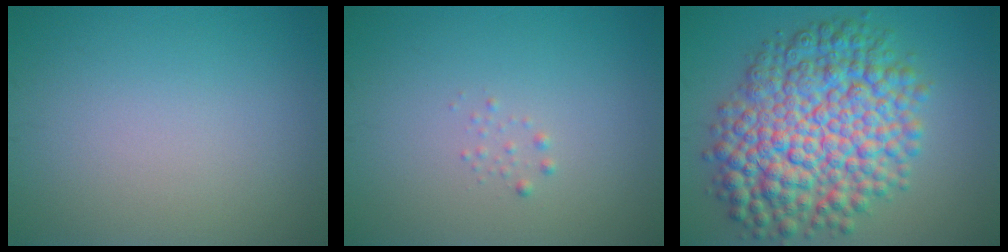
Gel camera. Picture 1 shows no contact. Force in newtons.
{"total": 0.6, "press": 0.6, "slide": 0.0}
{"total": 11.7, "press": 11.7, "slide": 0.2}